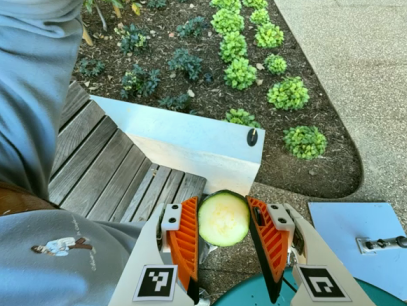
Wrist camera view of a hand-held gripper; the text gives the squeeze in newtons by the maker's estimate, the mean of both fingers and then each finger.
{"total": 8.8, "left": 9.0, "right": 8.6}